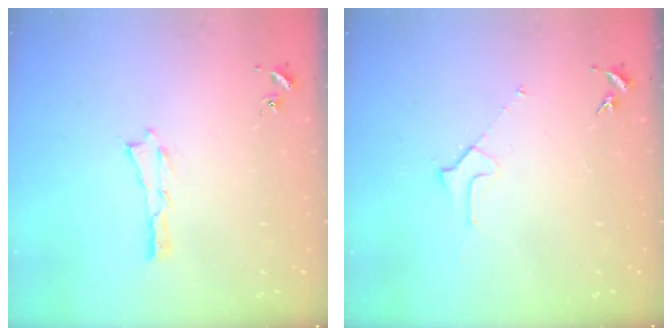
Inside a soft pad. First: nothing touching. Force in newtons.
{"total": 2.1, "press": 2.1, "slide": 0.1}